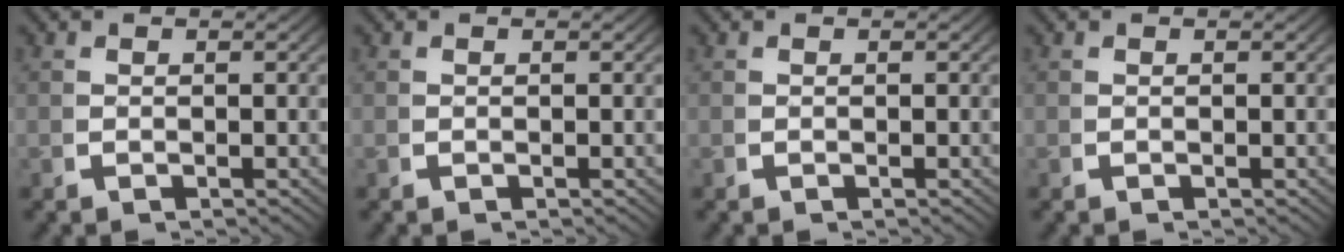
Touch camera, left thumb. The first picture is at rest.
{"total": 0.0}
{"total": 0.0}
{"total": 0.0}